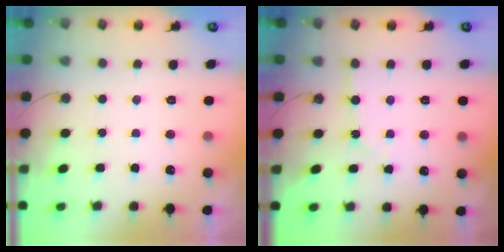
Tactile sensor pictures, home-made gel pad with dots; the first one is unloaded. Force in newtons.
{"total": 3.5, "press": 3.5, "slide": 0.4}